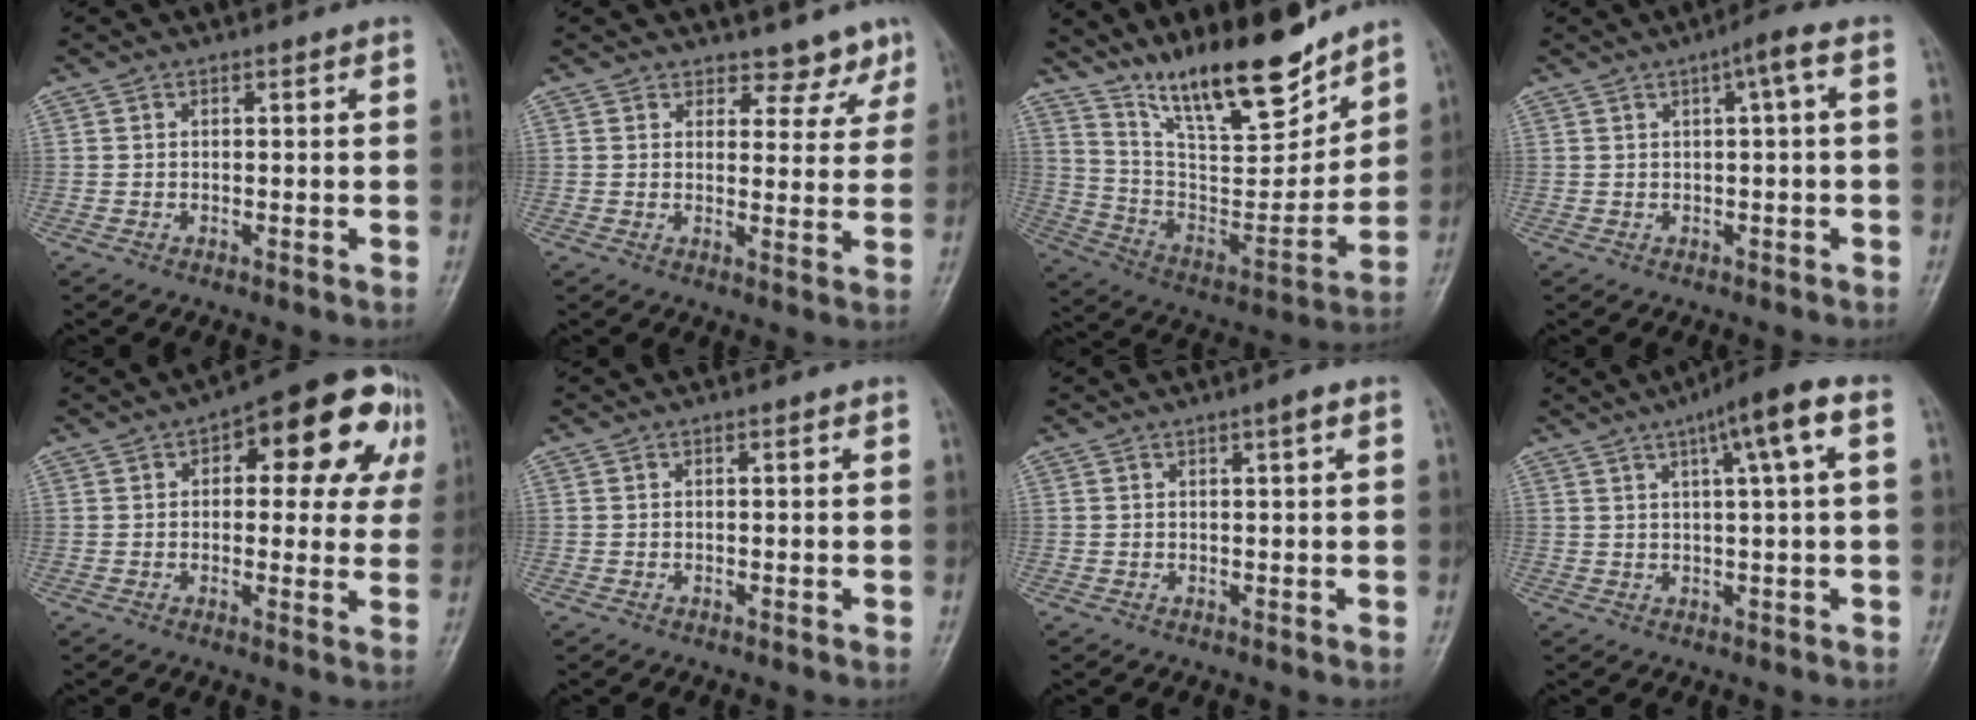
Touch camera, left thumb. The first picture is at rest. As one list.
[{"total": 5.3, "force": [4.4, 2.9, 0.8], "torque": [0.024, -0.032, 0.049]}, {"total": 19.1, "force": [15.0, 5.0, 10.8], "torque": [-0.138, -0.093, 0.270]}, {"total": 3.3, "force": [0.7, 0.3, 3.2], "torque": [-0.051, 0.014, 0.007]}, {"total": 18.2, "force": [6.2, 8.7, 14.7], "torque": [-0.136, 0.018, 0.067]}, {"total": 0.0}, {"total": 1.7, "force": [0.8, 0.1, 1.5], "torque": [-0.026, -0.001, 0.012]}, {"total": 8.7, "force": [3.2, 0.5, 8.0], "torque": [-0.131, 0.016, 0.045]}]